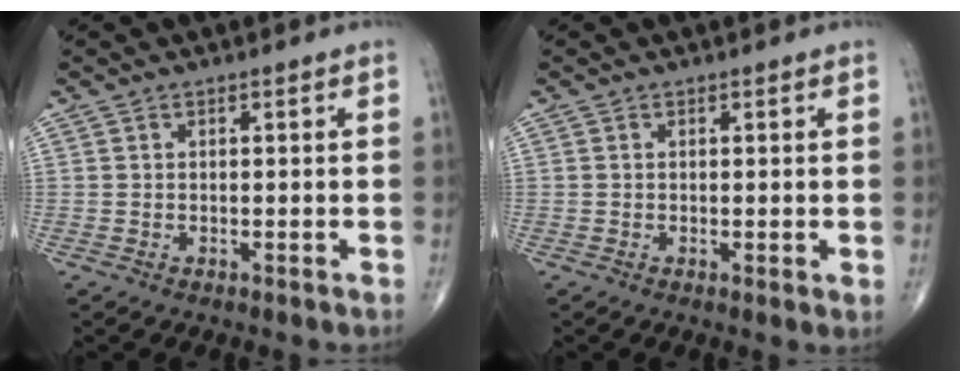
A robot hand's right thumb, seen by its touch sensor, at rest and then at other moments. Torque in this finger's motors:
{"motor_torque": [-0.15, 0.08, -0.01, 0.04, -0.04]}